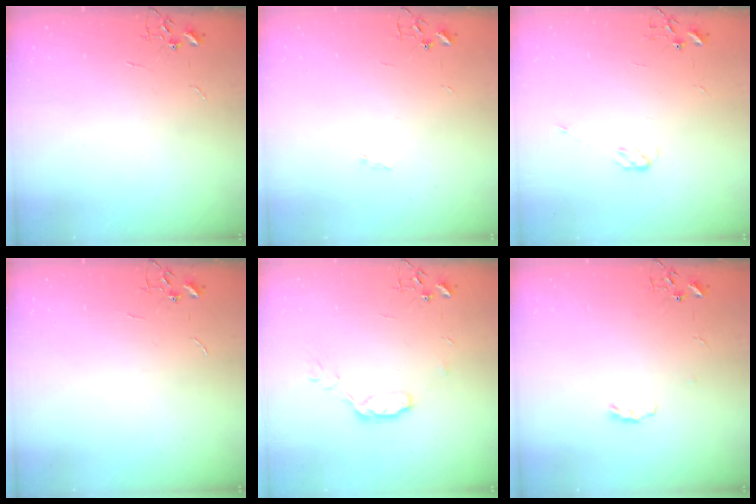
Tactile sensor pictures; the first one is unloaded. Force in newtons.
{"total": 0.9, "press": 0.9, "slide": 0.2}
{"total": 3.5, "press": 3.5, "slide": 0.6}
{"total": 0.0}
{"total": 8.0, "press": 8.0, "slide": 0.5}
{"total": 3.8, "press": 3.8, "slide": 0.6}